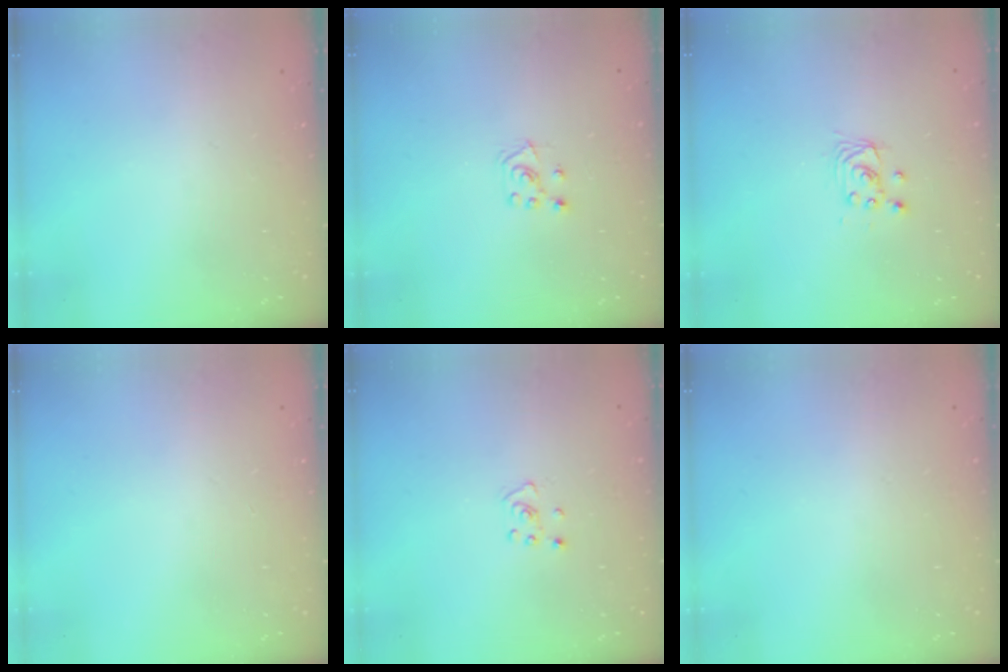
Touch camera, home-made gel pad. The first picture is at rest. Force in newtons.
{"total": 4.6, "press": 4.6, "slide": 0.5}
{"total": 2.8, "press": 2.8, "slide": 0.2}
{"total": 0.0}
{"total": 3.2, "press": 3.2, "slide": 0.2}
{"total": 0.0}